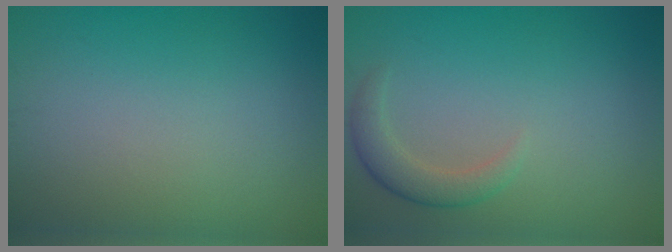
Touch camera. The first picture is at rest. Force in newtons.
{"total": 2.3, "press": 2.3, "slide": 0.3}